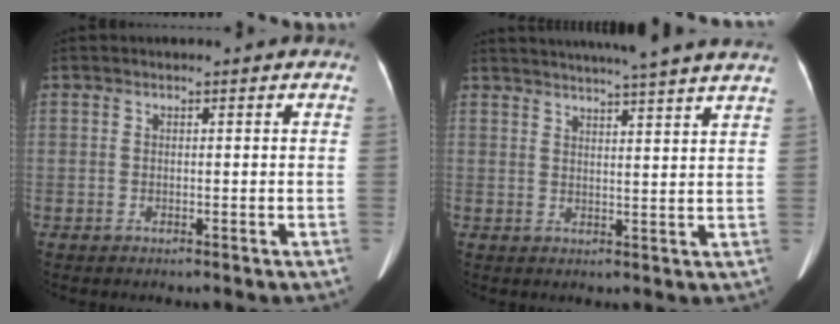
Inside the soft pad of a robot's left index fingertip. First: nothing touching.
{"total": 17.2, "force": [15.4, -0.8, 7.6], "torque": [-0.127, -0.004, 0.195]}